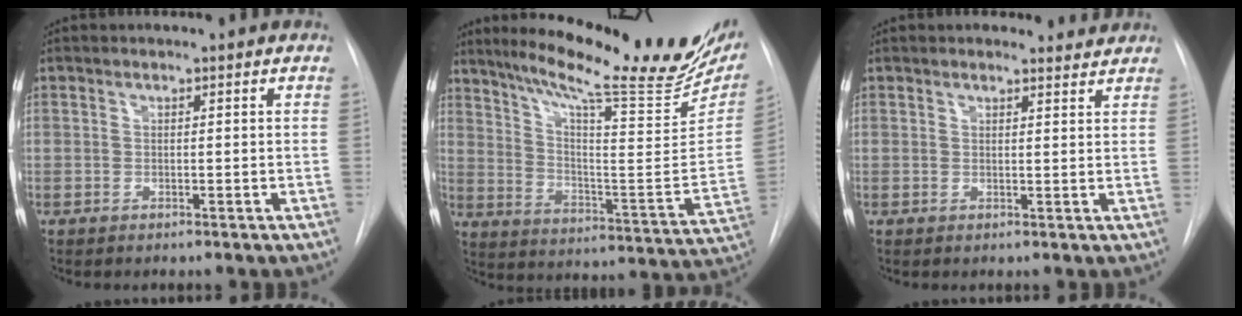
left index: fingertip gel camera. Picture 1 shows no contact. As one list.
[{"total": 26.6, "force": [21.1, 3.0, 15.9], "torque": [-0.244, -0.054, 0.289]}, {"total": 3.3, "force": [3.2, 0.8, 0.0], "torque": [-0.003, -0.002, 0.027]}]